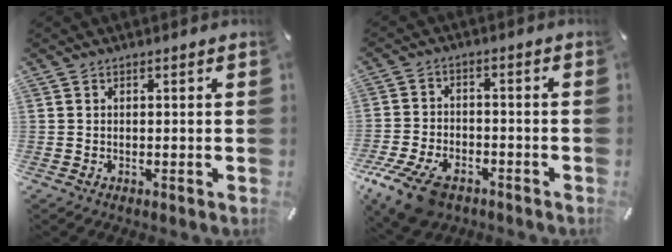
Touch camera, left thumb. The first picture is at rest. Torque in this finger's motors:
{"motor_torque": [0.06, 2.26, 0.43, 0.29, 0.20]}